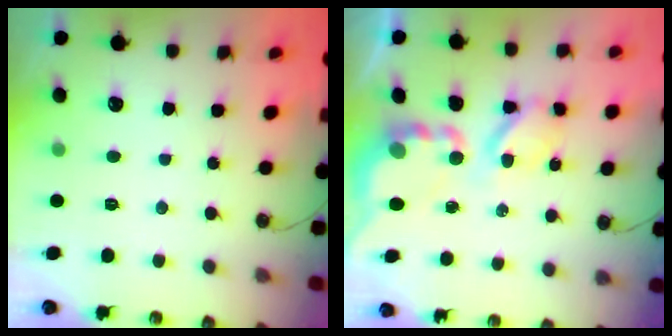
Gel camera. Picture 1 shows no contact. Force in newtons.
{"total": 8.3, "press": 8.2, "slide": 0.7}